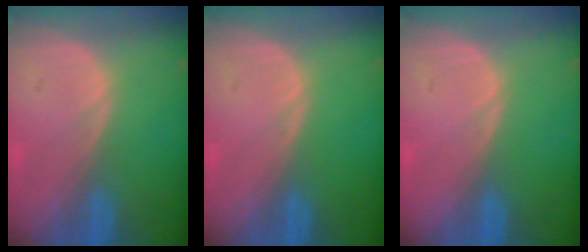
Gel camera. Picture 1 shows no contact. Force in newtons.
{"total": 0.0}
{"total": 0.0}